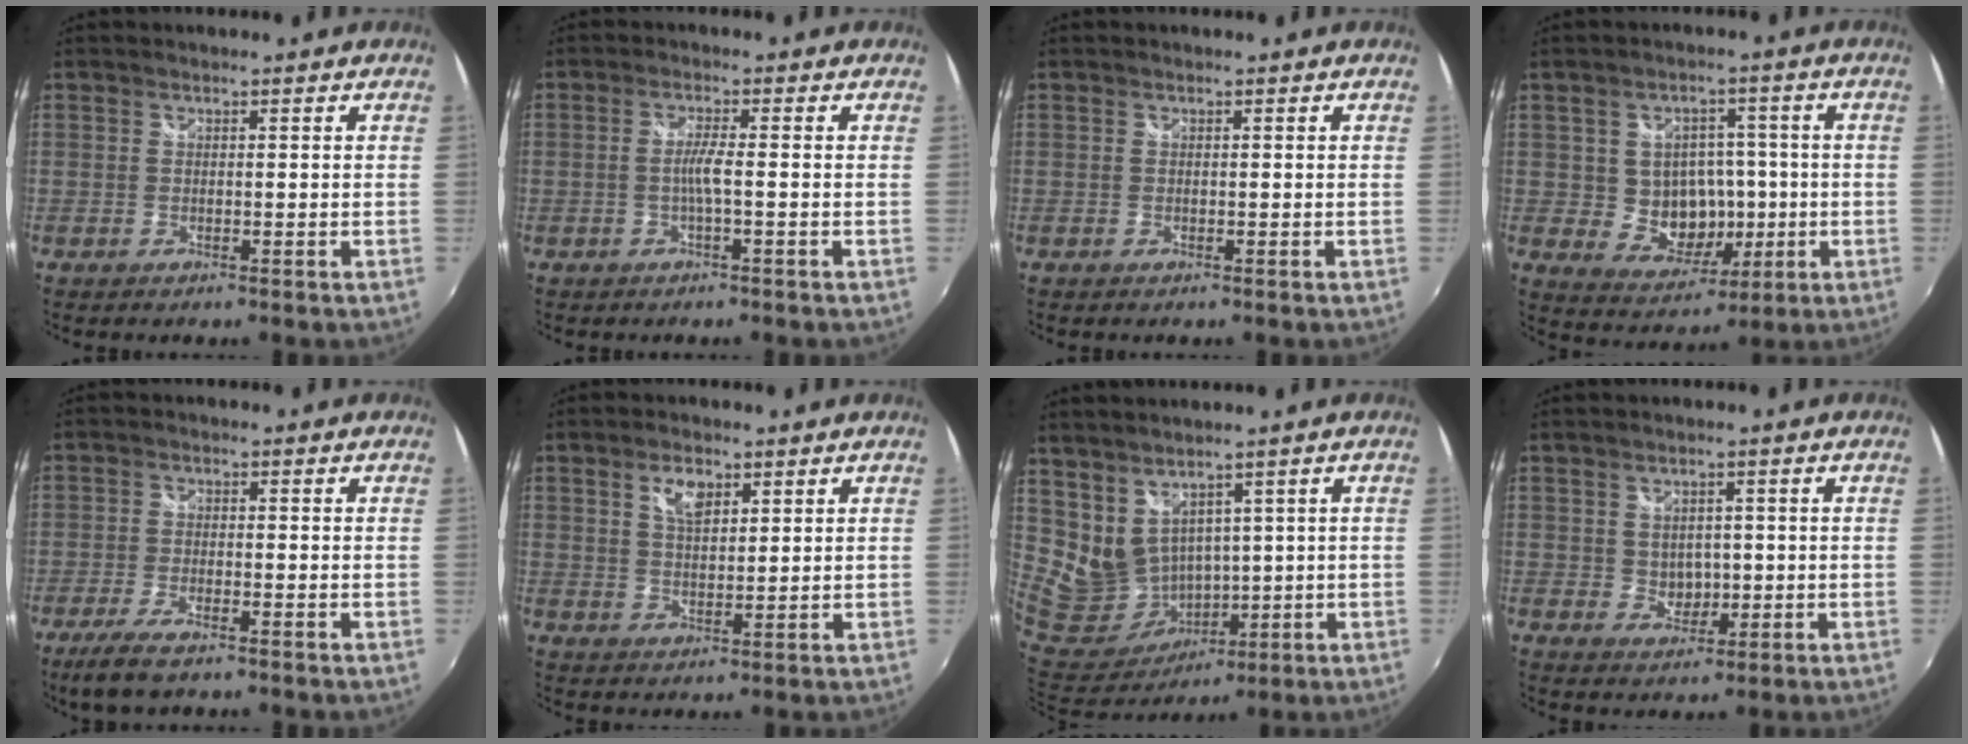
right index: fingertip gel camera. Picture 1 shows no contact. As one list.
[{"total": 2.5, "force": [-0.7, -0.4, 2.4], "torque": [-0.047, -0.001, -0.016]}, {"total": 0.0}, {"total": 9.3, "force": [-0.7, 8.1, 4.4], "torque": [-0.092, 0.006, 0.008]}, {"total": 6.3, "force": [-4.6, 1.4, 4.1], "torque": [-0.103, -0.019, -0.088]}, {"total": 4.5, "force": [2.4, 2.2, 3.1], "torque": [-0.052, 0.005, 0.043]}, {"total": 12.3, "force": [5.9, 8.9, 6.1], "torque": [-0.151, -0.002, 0.152]}, {"total": 3.5, "force": [0.2, 3.1, 1.7], "torque": [-0.026, 0.003, 0.009]}]